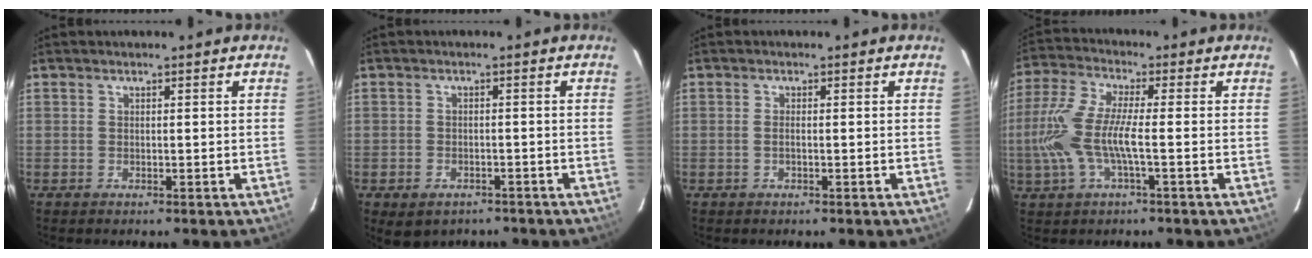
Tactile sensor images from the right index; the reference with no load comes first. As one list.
[{"total": 5.5, "force": [-3.5, 3.6, 2.3], "torque": [-0.050, -0.007, -0.043]}, {"total": 1.0, "force": [-0.3, 0.1, 0.9], "torque": [-0.018, 0.001, -0.005]}, {"total": 11.2, "force": [-2.2, 2.1, 10.8], "torque": [-0.235, -0.002, -0.042]}]